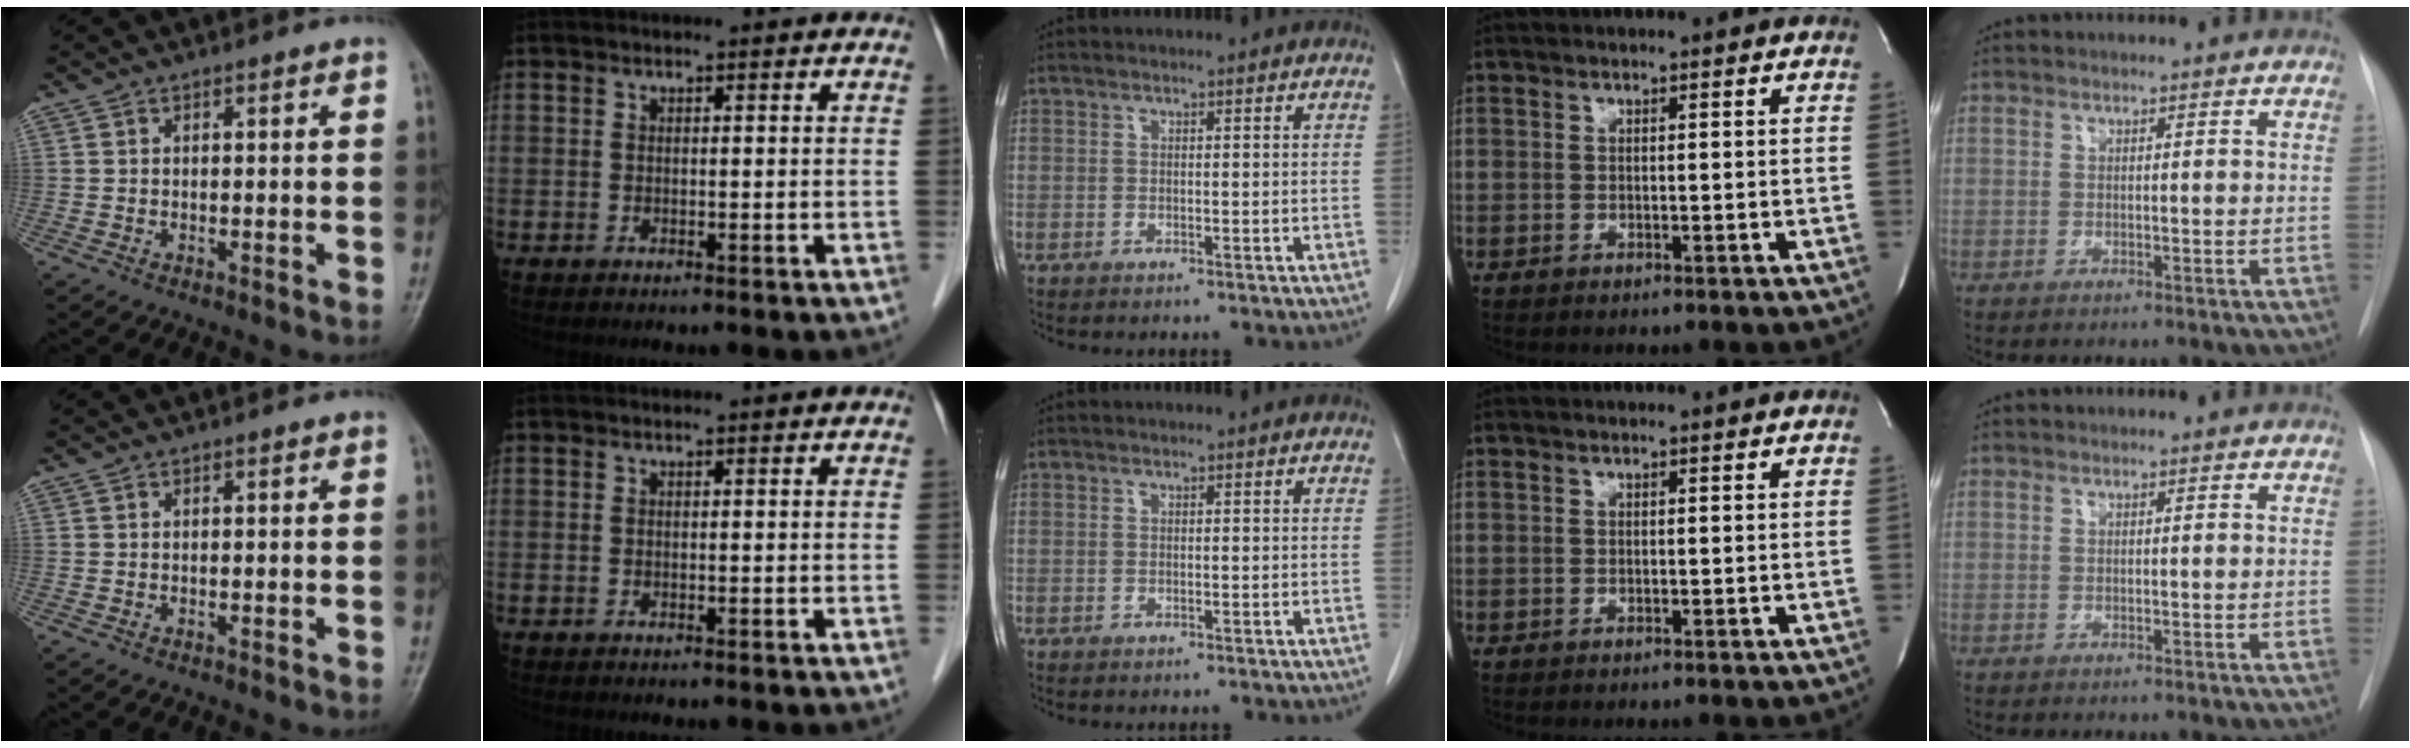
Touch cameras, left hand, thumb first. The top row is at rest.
{}